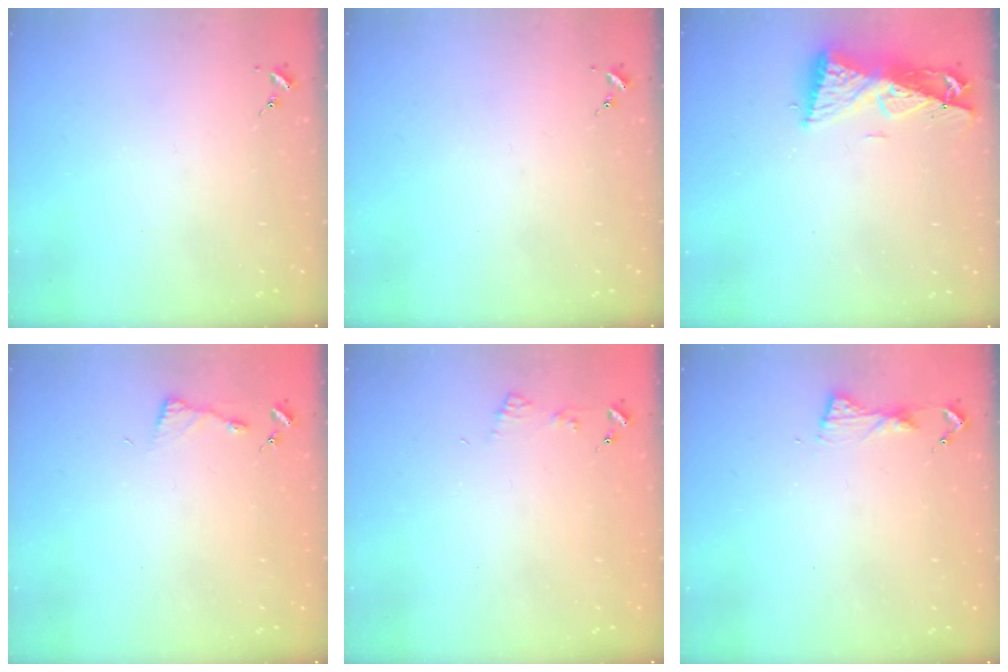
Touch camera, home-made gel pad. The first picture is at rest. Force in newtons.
{"total": 0.0}
{"total": 9.2, "press": 9.2, "slide": 1.0}
{"total": 4.2, "press": 4.2, "slide": 0.5}
{"total": 5.4, "press": 5.4, "slide": 0.5}
{"total": 5.3, "press": 5.3, "slide": 0.6}